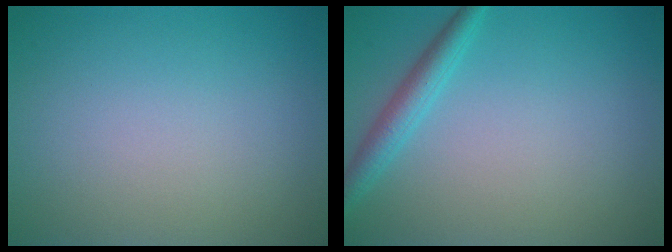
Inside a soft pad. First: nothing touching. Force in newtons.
{"total": 2.5, "press": 2.5, "slide": 0.1}